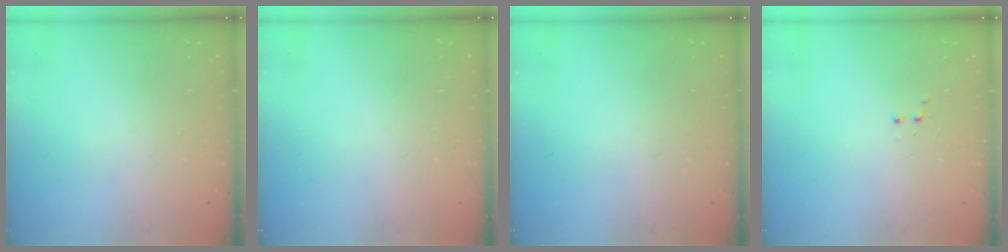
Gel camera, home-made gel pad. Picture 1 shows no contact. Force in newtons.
{"total": 0.0}
{"total": 0.0}
{"total": 2.8, "press": 2.8, "slide": 0.6}